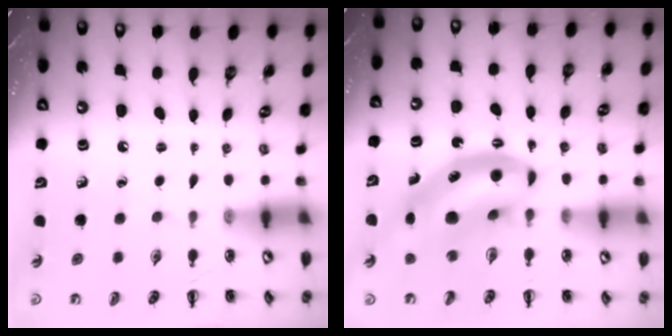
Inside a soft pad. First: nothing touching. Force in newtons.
{"total": 12.4, "press": 12.0, "slide": 3.2}